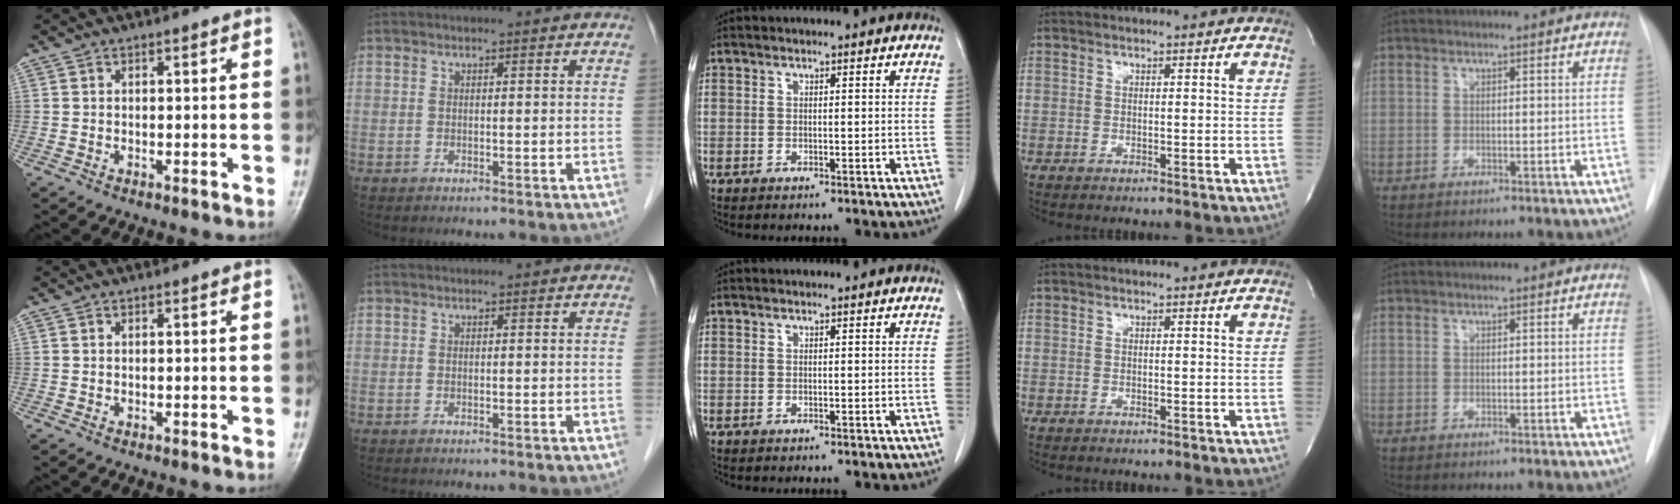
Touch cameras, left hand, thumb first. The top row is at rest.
{}